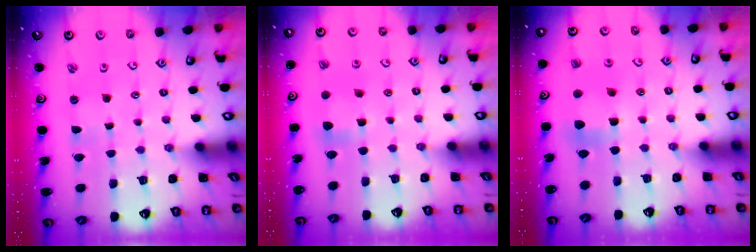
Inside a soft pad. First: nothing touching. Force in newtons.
{"total": 6.2, "press": 6.1, "slide": 0.6}
{"total": 5.4, "press": 5.4, "slide": 0.2}